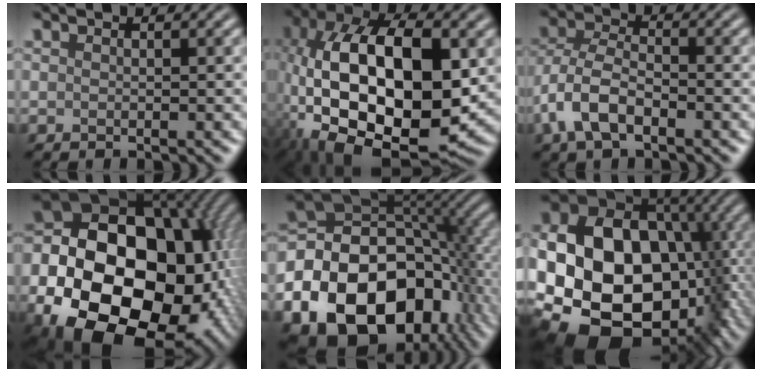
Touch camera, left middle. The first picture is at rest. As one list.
[{"total": 17.3, "force": [-2.1, 9.2, 14.5], "torque": [-0.259, 0.002, -0.036]}, {"total": 5.3, "force": [-2.3, 2.8, 3.9], "torque": [-0.084, 0.003, -0.056]}, {"total": 25.2, "force": [-4.8, 19.5, 15.3], "torque": [-0.283, -0.025, -0.119]}, {"total": 20.3, "force": [-7.2, 14.4, 12.4], "torque": [-0.229, -0.024, -0.109]}, {"total": 20.7, "force": [-3.6, 15.9, 12.8], "torque": [-0.238, -0.027, -0.064]}]